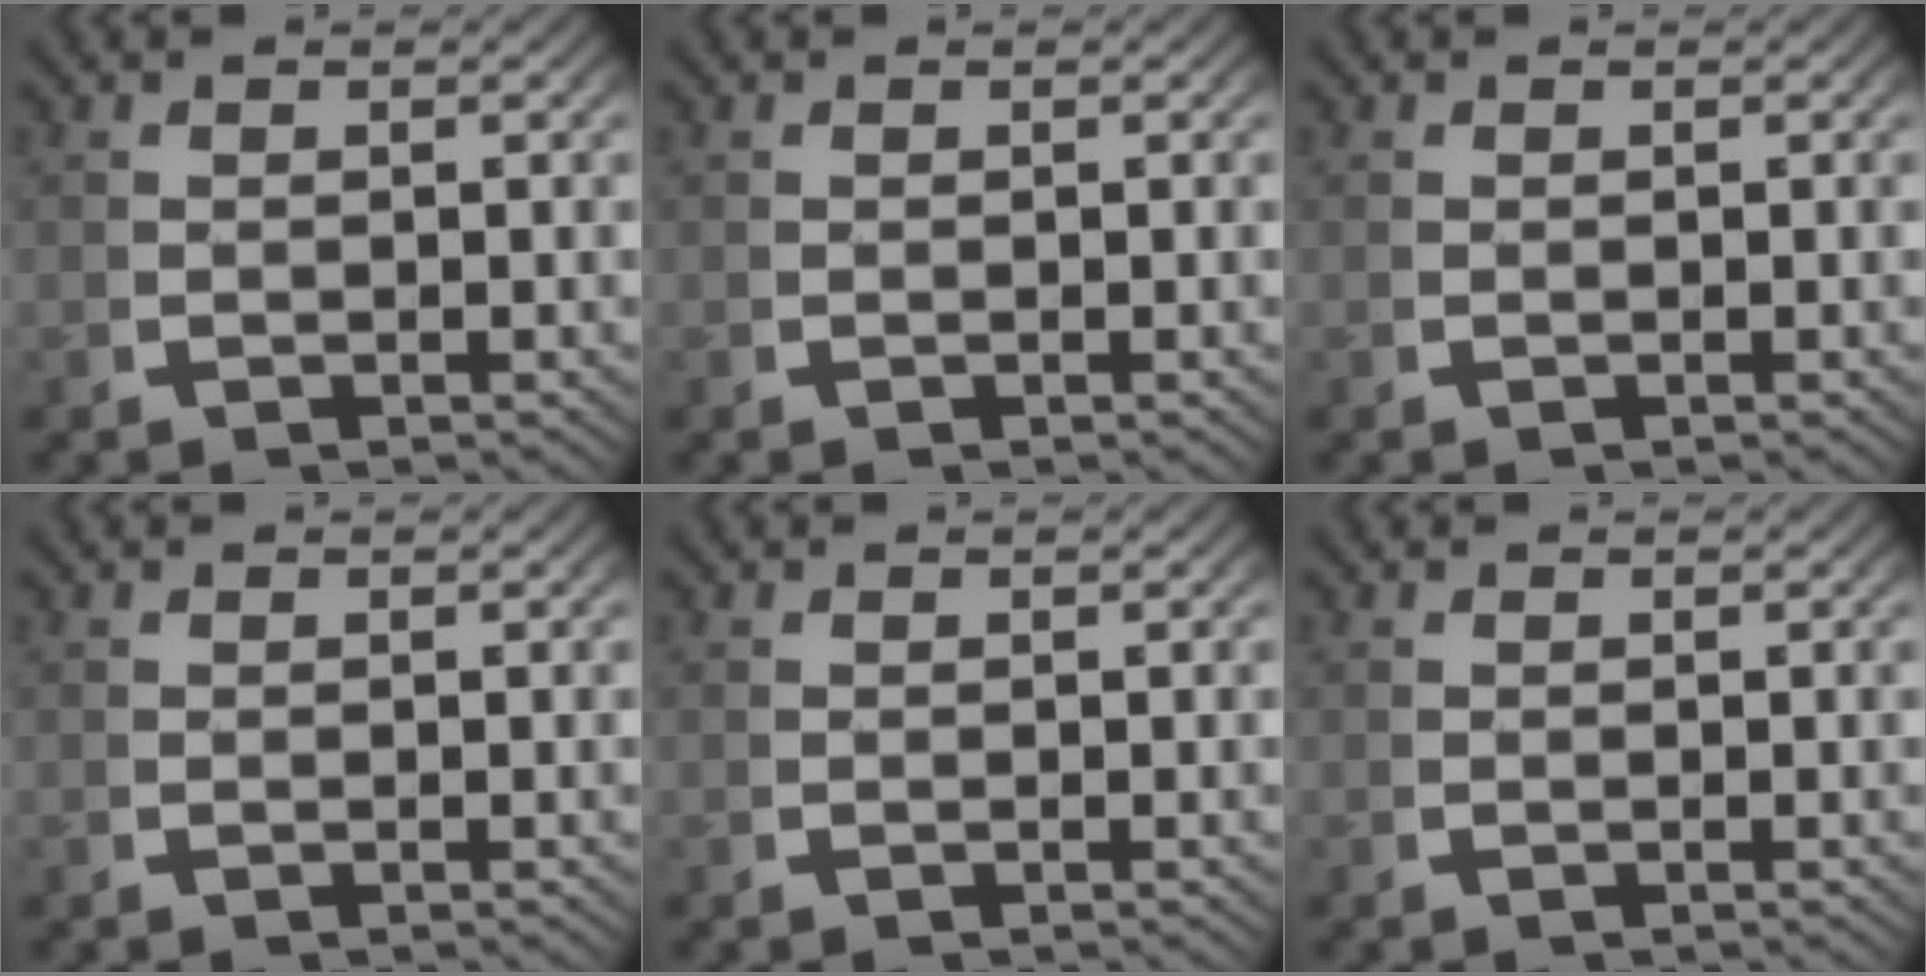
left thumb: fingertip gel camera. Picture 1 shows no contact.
{"total": 0.0}
{"total": 0.0}
{"total": 0.0}
{"total": 0.0}
{"total": 0.0}